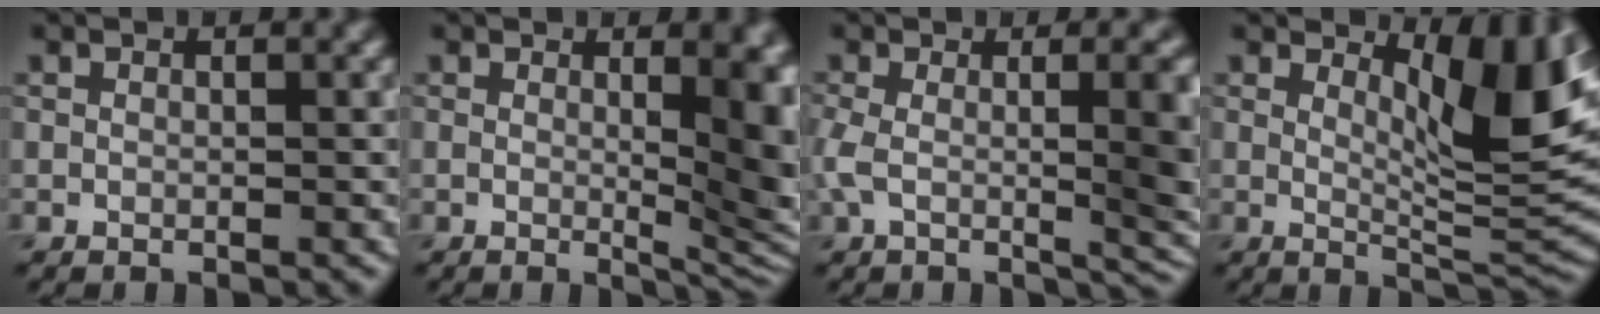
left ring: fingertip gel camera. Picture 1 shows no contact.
{"total": 10.1, "force": [1.2, 3.9, 9.2], "torque": [-0.065, 0.000, 0.016]}
{"total": 10.5, "force": [-0.2, 4.3, 9.6], "torque": [-0.161, -0.016, 0.003]}
{"total": 8.0, "force": [2.9, 2.5, 7.1], "torque": [-0.096, -0.012, 0.048]}